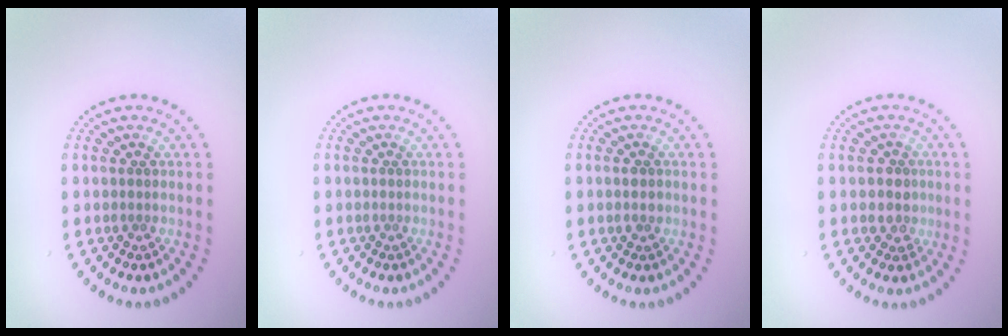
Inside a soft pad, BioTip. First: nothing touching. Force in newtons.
{"total": 0.0}
{"total": 1.1, "press": 1.1, "slide": 0.2}
{"total": 2.1, "press": 1.9, "slide": 0.9}